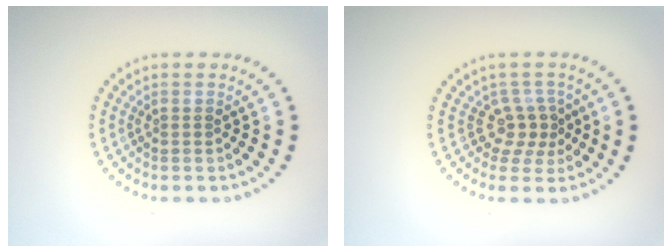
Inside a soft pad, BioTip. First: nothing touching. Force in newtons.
{"total": 2.4, "press": 1.7, "slide": 1.8}